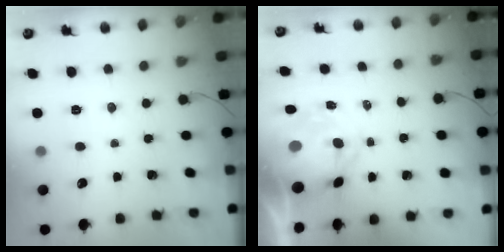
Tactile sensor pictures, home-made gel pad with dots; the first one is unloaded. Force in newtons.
{"total": 10.6, "press": 10.3, "slide": 2.6}